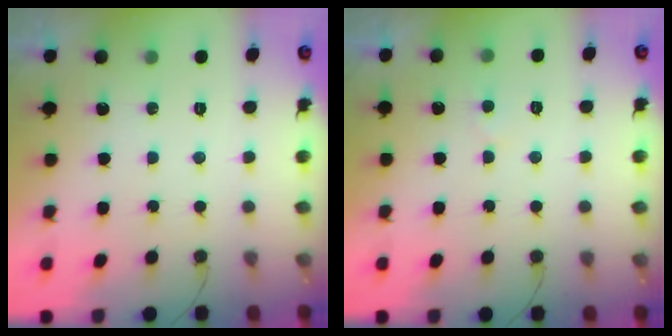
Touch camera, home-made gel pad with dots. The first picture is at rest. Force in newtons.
{"total": 2.8, "press": 2.8, "slide": 0.2}